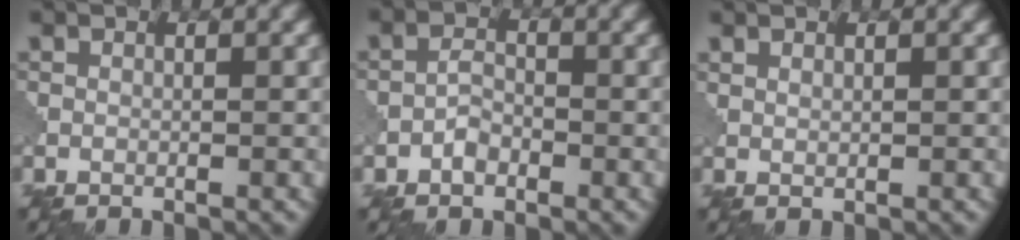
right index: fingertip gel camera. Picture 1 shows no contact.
{"total": 2.0, "force": [-1.1, 1.3, 1.0], "torque": [-0.018, 0.005, -0.023]}
{"total": 0.5, "force": [0.4, 0.2, 0.3], "torque": [-0.009, -0.001, 0.009]}